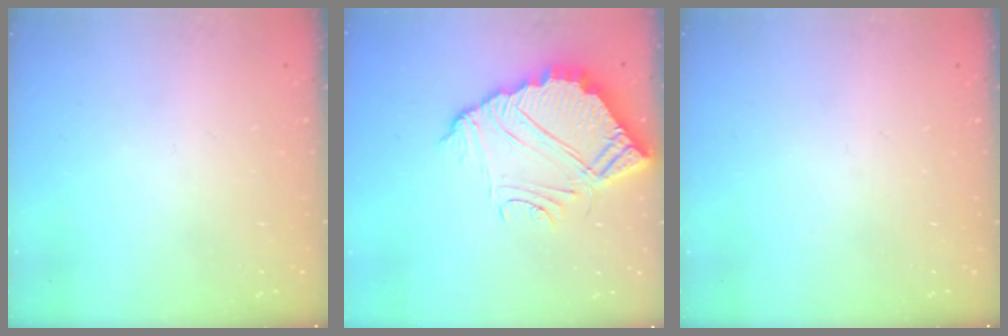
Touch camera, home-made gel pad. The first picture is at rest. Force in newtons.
{"total": 10.5, "press": 10.5, "slide": 0.7}
{"total": 0.0}